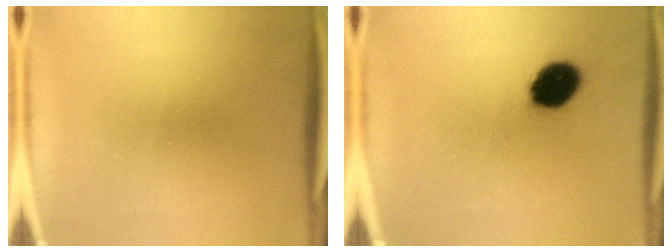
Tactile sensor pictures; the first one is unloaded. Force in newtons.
{"total": 11.1}